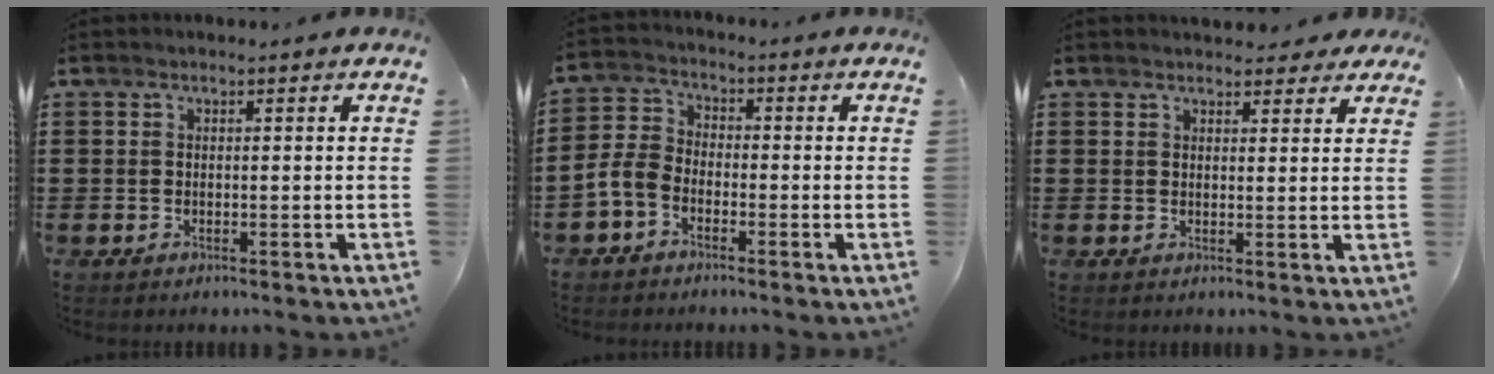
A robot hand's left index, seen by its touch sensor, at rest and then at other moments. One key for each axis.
{"total": 4.5, "fx": -2.8, "fy": 2.7, "fz": 2.3, "tx": -0.072, "ty": 0.003, "tz": -0.064}
{"total": 3.0, "fx": 2.7, "fy": 1.1, "fz": 0.6, "tx": -0.004, "ty": -0.006, "tz": 0.048}